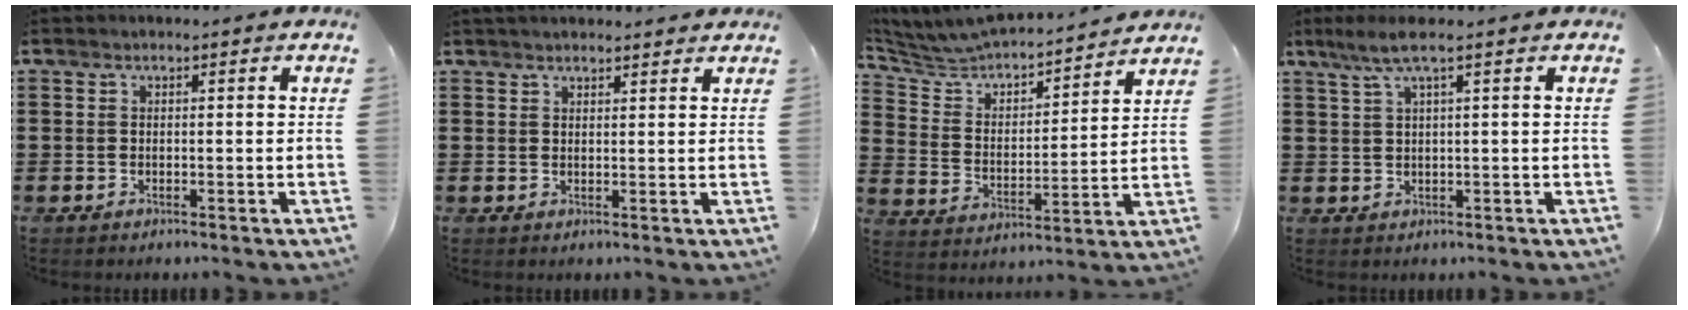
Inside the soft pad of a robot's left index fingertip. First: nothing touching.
{"total": 1.7, "force": [1.7, 0.2, 0.3], "torque": [-0.009, 0.003, 0.033]}
{"total": 5.2, "force": [5.1, 1.0, 0.4], "torque": [-0.042, -0.045, 0.079]}
{"total": 3.8, "force": [1.9, 0.2, 3.3], "torque": [-0.075, 0.000, 0.030]}